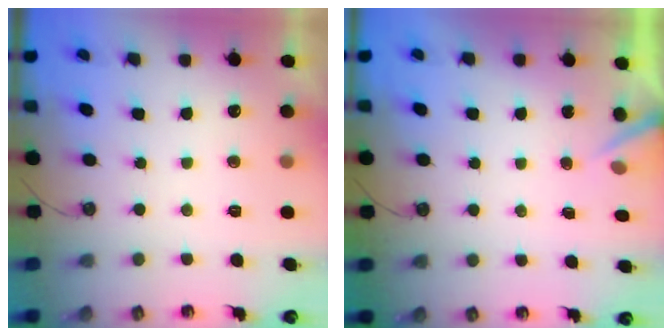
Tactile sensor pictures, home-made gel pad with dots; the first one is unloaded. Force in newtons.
{"total": 2.9, "press": 2.9, "slide": 0.2}